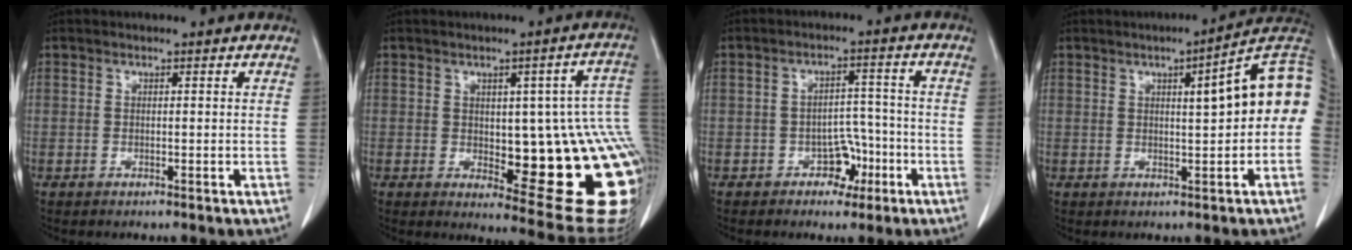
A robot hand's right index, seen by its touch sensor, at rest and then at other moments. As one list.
[{"total": 21.1, "force": [-1.8, 6.4, 20.0], "torque": [-0.146, 0.017, 0.002]}, {"total": 4.7, "force": [-2.4, 3.3, 2.4], "torque": [-0.029, 0.017, -0.032]}, {"total": 10.3, "force": [1.1, 1.3, 10.2], "torque": [-0.131, 0.029, 0.009]}]